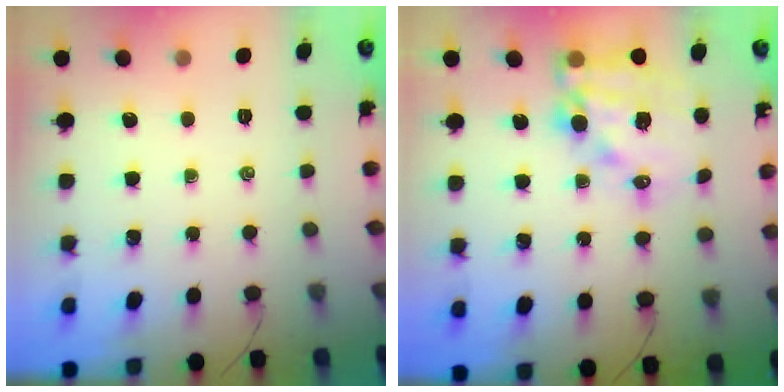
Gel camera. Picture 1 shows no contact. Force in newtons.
{"total": 15.2, "press": 14.8, "slide": 3.6}